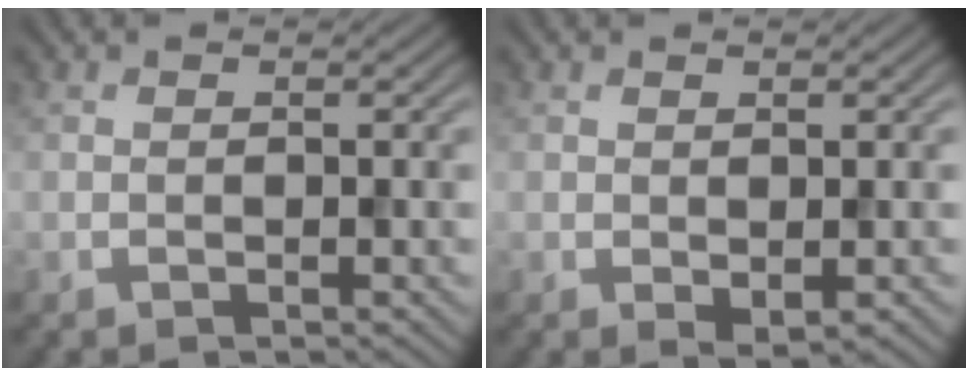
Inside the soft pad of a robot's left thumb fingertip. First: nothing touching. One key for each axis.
{"total": 1.2, "fx": -0.1, "fy": 0.6, "fz": 1.1, "tx": -0.018, "ty": -0.006, "tz": 0.001}